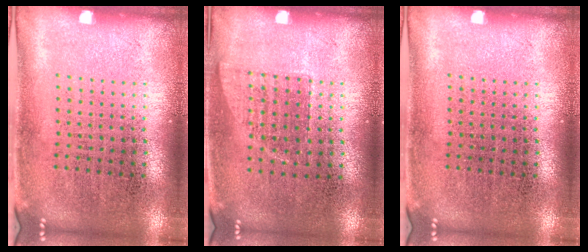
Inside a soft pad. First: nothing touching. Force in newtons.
{"total": 0.6, "press": 0.6, "slide": 0.2}
{"total": 0.0}